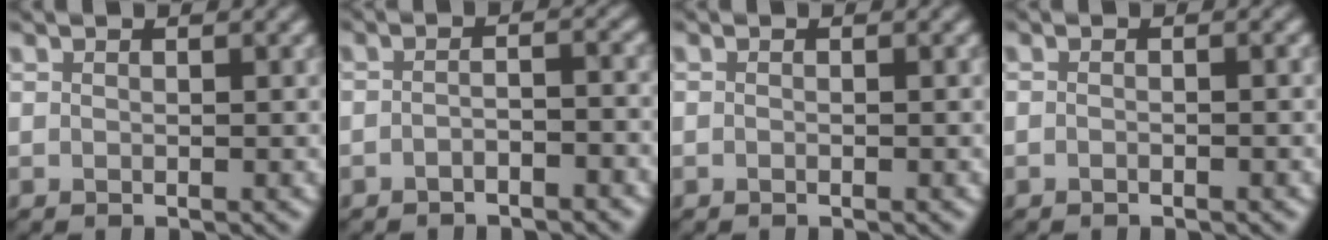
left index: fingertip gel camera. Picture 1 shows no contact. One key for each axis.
{"total": 2.0, "fx": -1.4, "fy": 0.6, "fz": 1.4, "tx": -0.024, "ty": 0.003, "tz": -0.028}
{"total": 0.0}
{"total": 1.0, "fx": -0.3, "fy": 0.4, "fz": 0.8, "tx": -0.009, "ty": -0.003, "tz": -0.012}